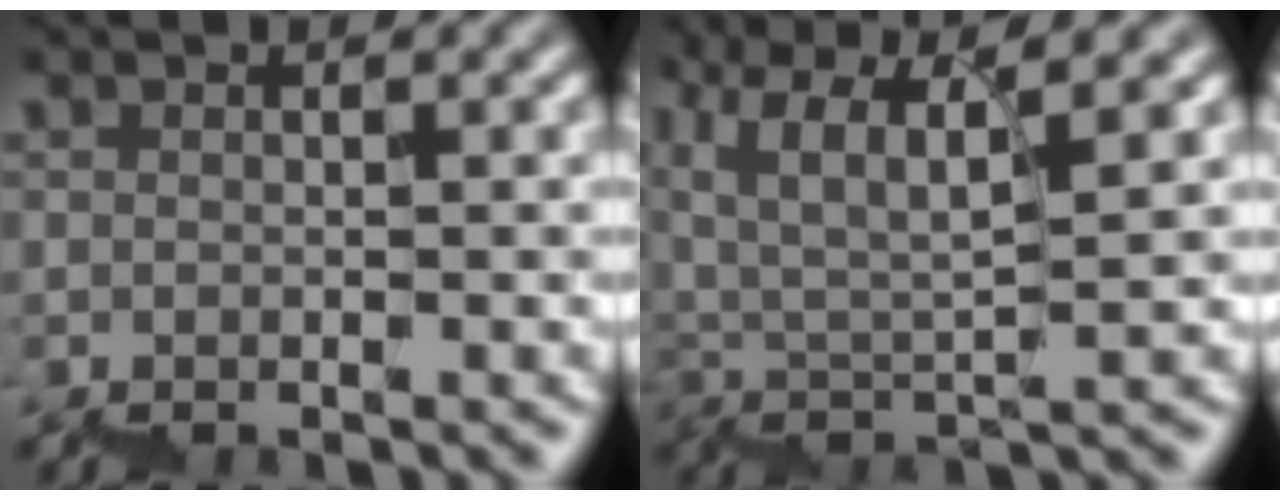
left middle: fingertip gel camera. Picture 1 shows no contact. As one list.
[{"total": 5.9, "force": [4.5, 1.0, 3.7], "torque": [-0.077, 0.007, 0.087]}]